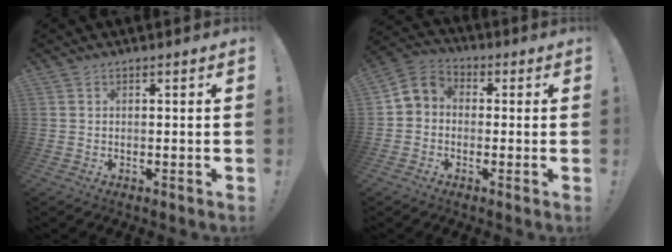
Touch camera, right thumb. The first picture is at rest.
{"total": 5.6, "force": [-1.9, 4.7, 2.3], "torque": [-0.053, 0.022, -0.034]}